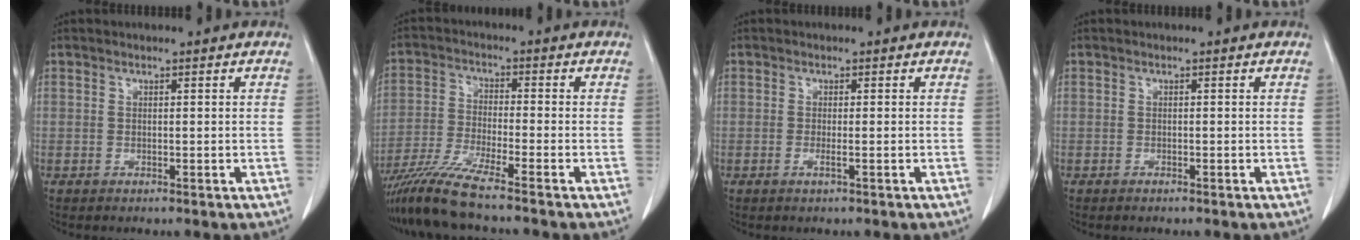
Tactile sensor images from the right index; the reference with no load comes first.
{"total": 8.8, "force": [-7.5, -1.3, 4.5], "torque": [-0.088, -0.026, -0.139]}
{"total": 1.1, "force": [-0.4, -0.1, 1.0], "torque": [-0.022, -0.004, -0.007]}
{"total": 0.0}